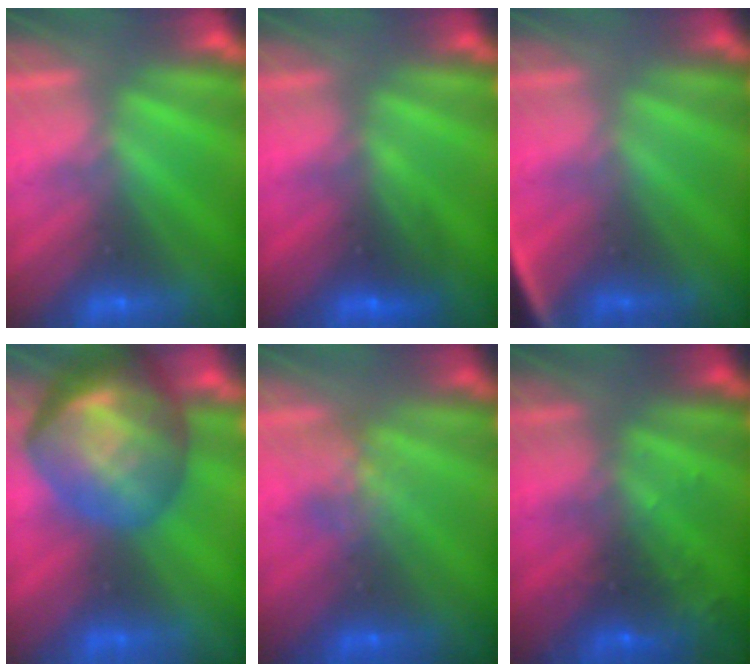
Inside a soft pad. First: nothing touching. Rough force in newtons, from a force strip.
{"total": 2.8}
{"total": 2.7}
{"total": 6.7}
{"total": 4.4}
{"total": 8.8}